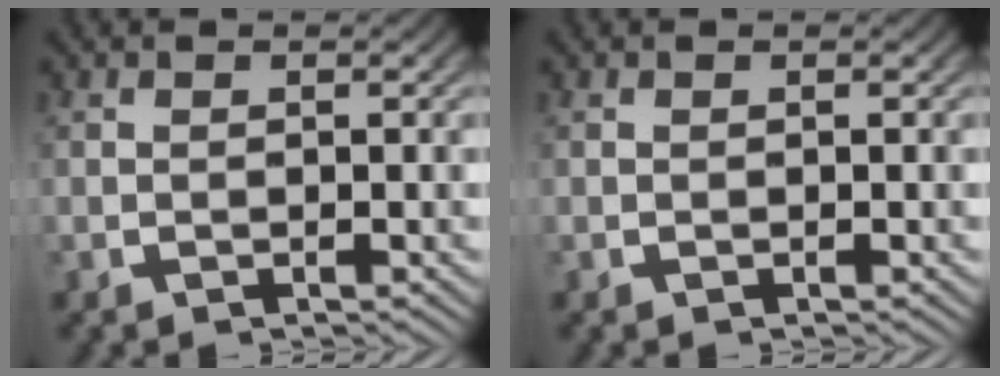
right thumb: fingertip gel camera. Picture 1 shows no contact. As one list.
[{"total": 0.0}]